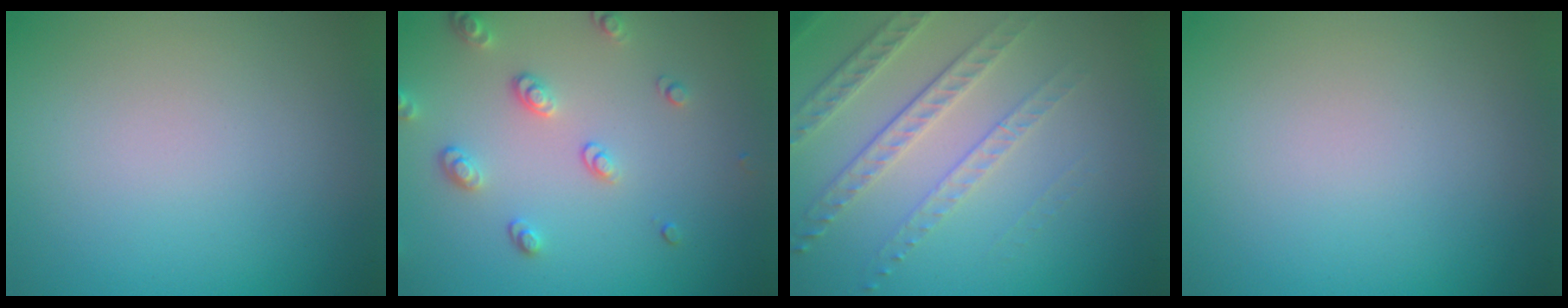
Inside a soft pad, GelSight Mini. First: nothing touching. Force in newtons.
{"total": 2.6, "press": 2.4, "slide": 0.9}
{"total": 3.5, "press": 3.1, "slide": 1.7}
{"total": 0.0}